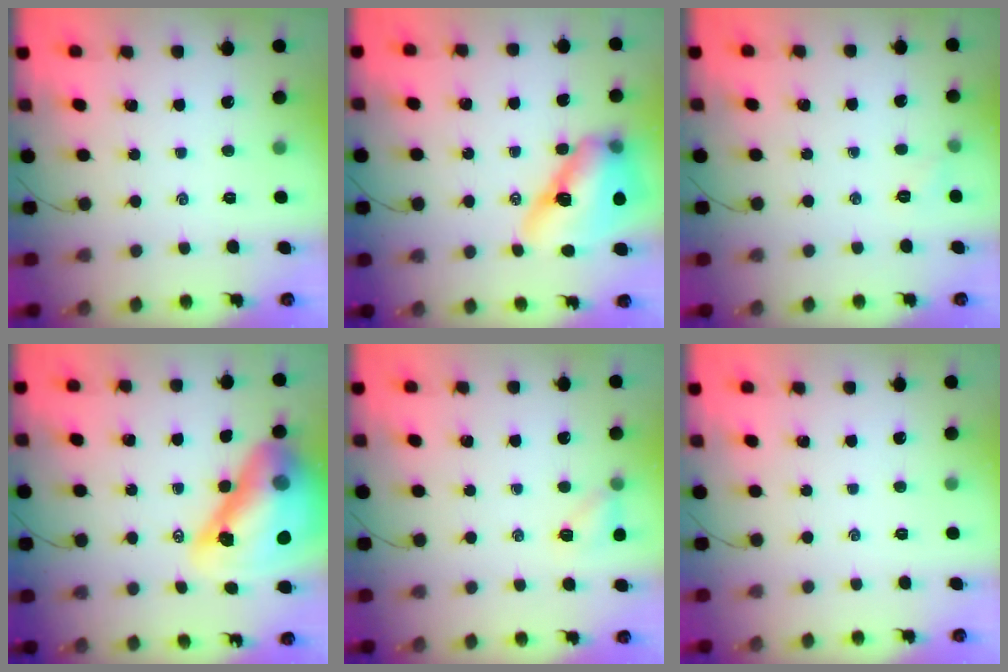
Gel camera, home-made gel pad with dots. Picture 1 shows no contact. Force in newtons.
{"total": 15.3, "press": 14.6, "slide": 4.6}
{"total": 4.3, "press": 4.1, "slide": 1.2}
{"total": 22.8, "press": 22.0, "slide": 6.2}
{"total": 5.8, "press": 5.7, "slide": 1.3}
{"total": 0.0}